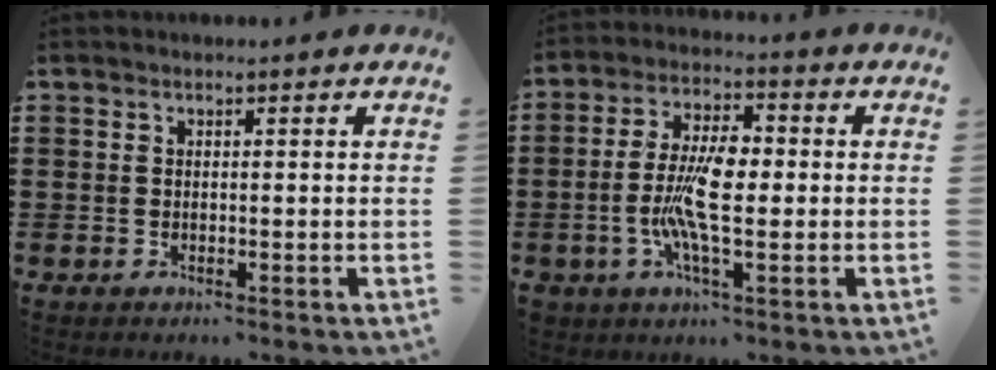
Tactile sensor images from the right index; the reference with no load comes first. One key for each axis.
{"total": 9.3, "fx": -1.3, "fy": 3.7, "fz": 8.4, "tx": -0.179, "ty": 0.000, "tz": -0.028}